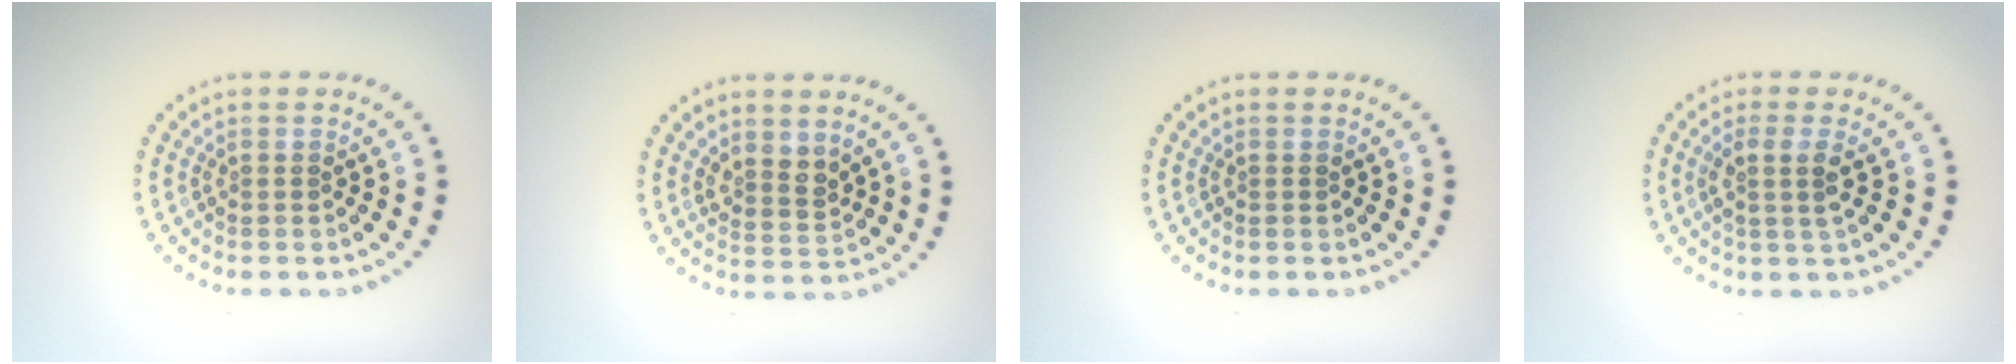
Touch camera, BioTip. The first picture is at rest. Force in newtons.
{"total": 2.2, "press": 1.8, "slide": 1.3}
{"total": 0.0}
{"total": 2.2, "press": 1.7, "slide": 1.3}